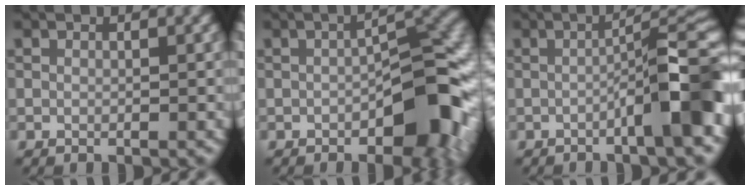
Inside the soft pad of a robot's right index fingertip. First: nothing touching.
{"total": 7.8, "force": [-2.7, 3.1, 6.6], "torque": [-0.074, 0.020, -0.046]}
{"total": 8.3, "force": [-2.4, 1.2, 7.8], "torque": [-0.104, 0.022, -0.044]}